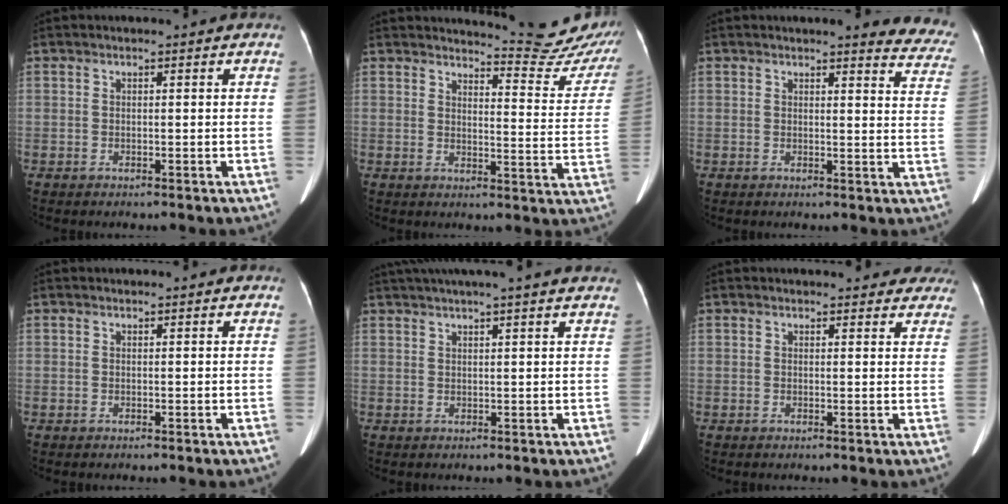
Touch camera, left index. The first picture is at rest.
{"total": 14.4, "force": [14.3, 0.4, 1.3], "torque": [0.001, -0.102, 0.143]}
{"total": 10.5, "force": [9.9, 1.9, 2.9], "torque": [0.005, -0.044, 0.072]}
{"total": 1.2, "force": [1.1, 0.2, 0.1], "torque": [-0.011, 0.016, 0.013]}
{"total": 13.1, "force": [11.4, -0.4, 6.6], "torque": [-0.115, 0.032, 0.145]}
{"total": 12.3, "force": [11.4, 3.5, 2.8], "torque": [0.000, 0.000, 0.108]}